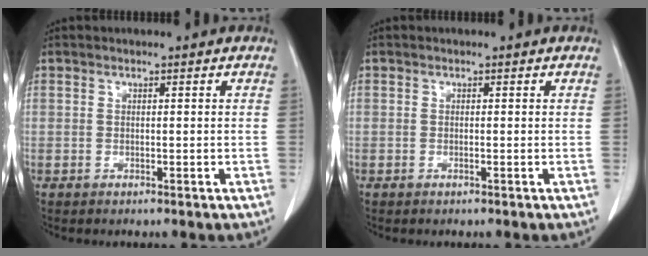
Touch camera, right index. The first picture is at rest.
{"total": 0.0}